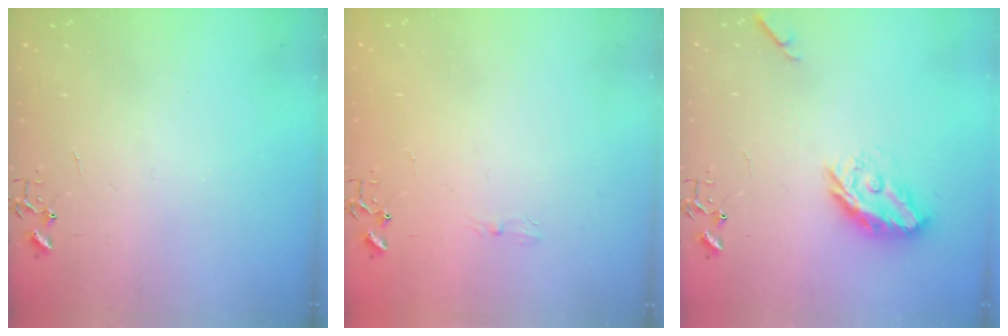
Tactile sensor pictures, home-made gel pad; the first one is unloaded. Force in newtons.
{"total": 5.5, "press": 5.4, "slide": 0.6}
{"total": 11.3, "press": 11.3, "slide": 0.6}